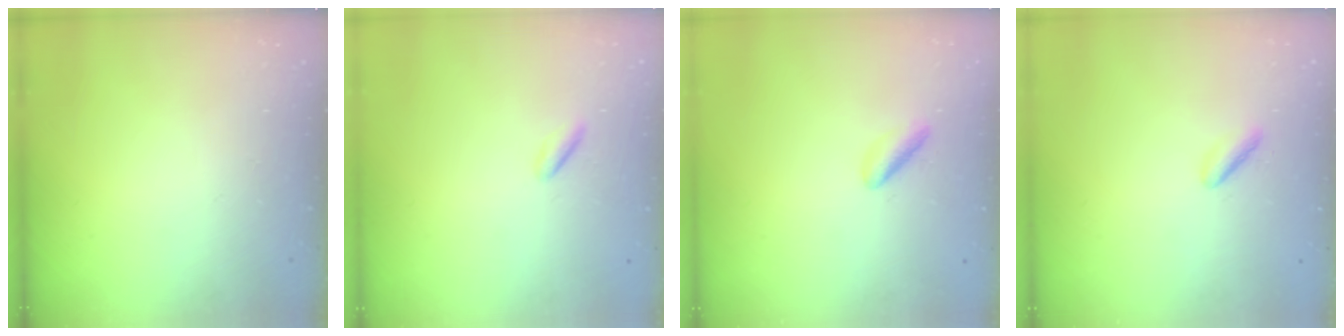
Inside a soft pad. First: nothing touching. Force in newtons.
{"total": 1.1, "press": 0.8, "slide": 0.7}
{"total": 3.2, "press": 3.1, "slide": 0.9}
{"total": 2.7, "press": 2.5, "slide": 1.2}